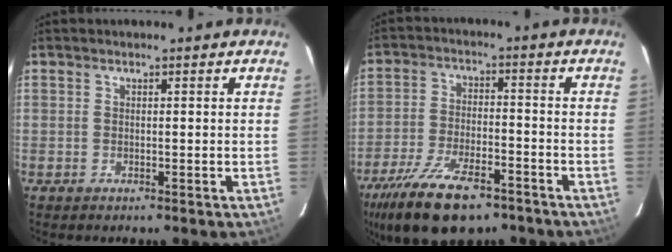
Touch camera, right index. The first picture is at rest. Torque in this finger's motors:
{"motor_torque": [1.07, -1.07, 0.66, 0.17]}